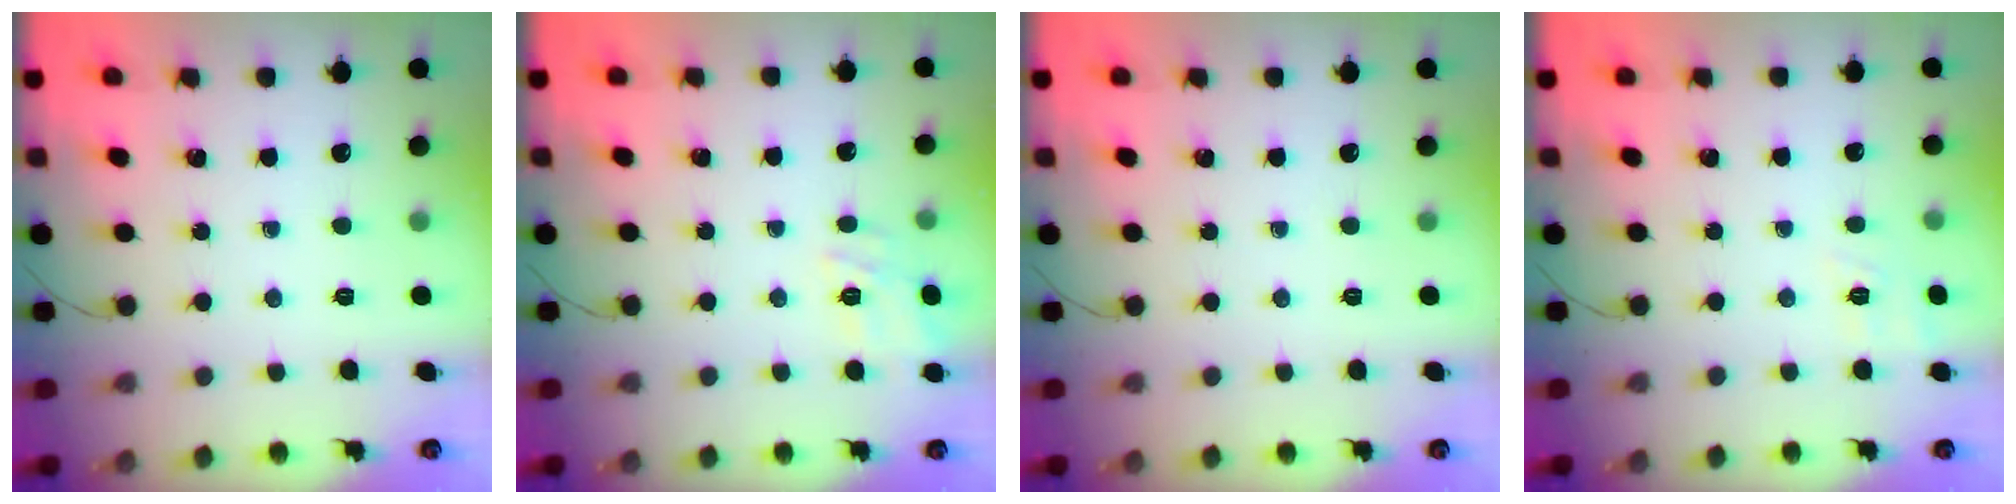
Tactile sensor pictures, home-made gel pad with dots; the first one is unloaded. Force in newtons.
{"total": 12.1, "press": 12.0, "slide": 0.8}
{"total": 0.0}
{"total": 8.7, "press": 8.5, "slide": 1.9}